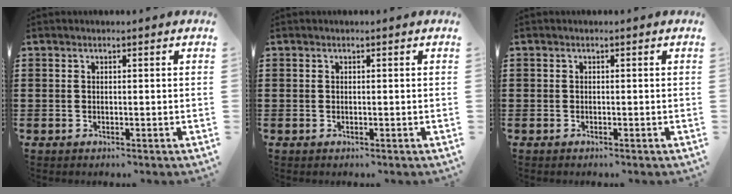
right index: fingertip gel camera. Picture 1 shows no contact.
{"total": 0.0}
{"total": 0.0}